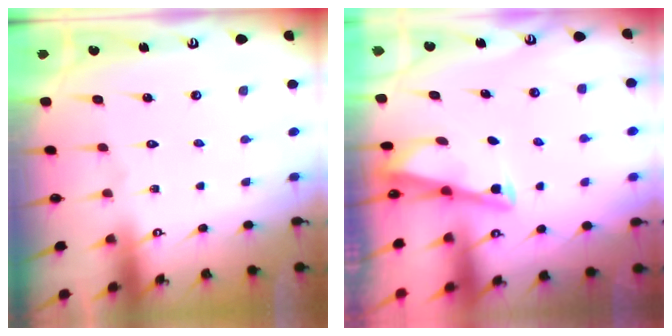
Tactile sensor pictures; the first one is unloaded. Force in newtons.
{"total": 2.9, "press": 2.9, "slide": 0.3}